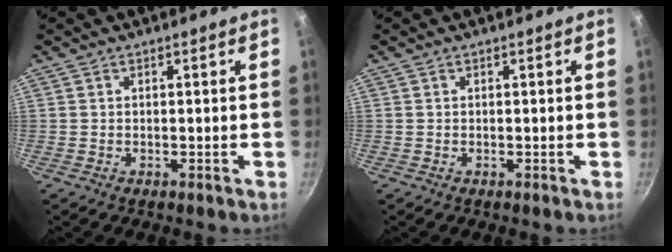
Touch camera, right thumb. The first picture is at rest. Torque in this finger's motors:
{"motor_torque": [0.00, 0.00, 0.05, -0.05, 0.00]}